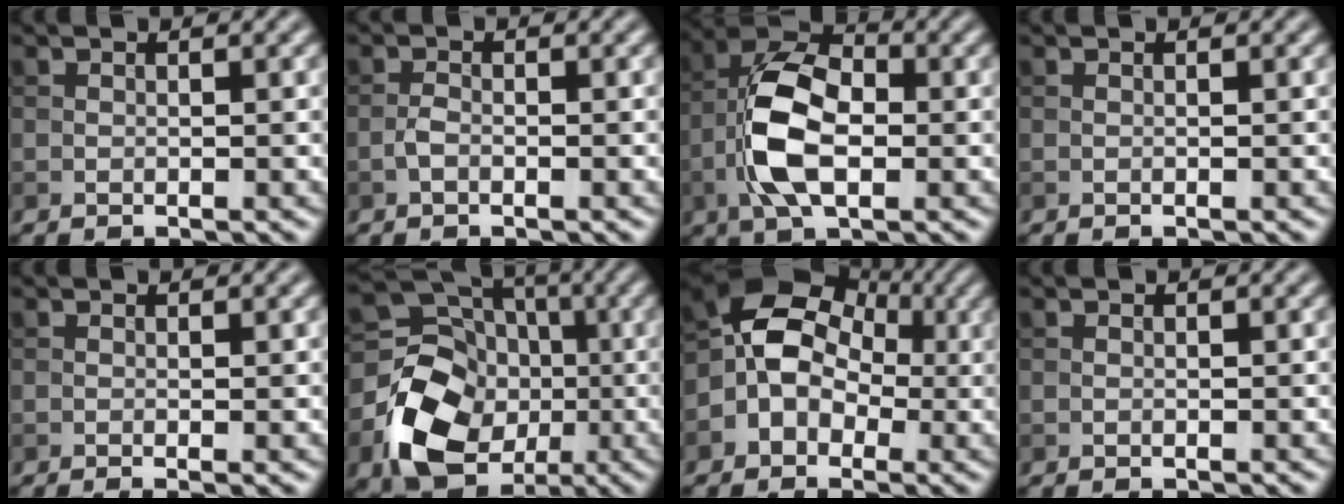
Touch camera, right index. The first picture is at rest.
{"total": 1.0, "force": [-0.5, 0.5, 0.8], "torque": [-0.017, 0.001, -0.014]}
{"total": 8.3, "force": [-1.7, 4.3, 6.9], "torque": [-0.145, 0.011, -0.040]}
{"total": 0.0}
{"total": 1.1, "force": [-0.2, 0.3, 1.1], "torque": [-0.015, -0.007, -0.006]}
{"total": 11.6, "force": [-3.4, 9.4, 5.8], "torque": [-0.100, -0.019, -0.059]}
{"total": 7.5, "force": [-0.6, 6.2, 4.1], "torque": [-0.049, 0.019, -0.043]}
{"total": 0.0}